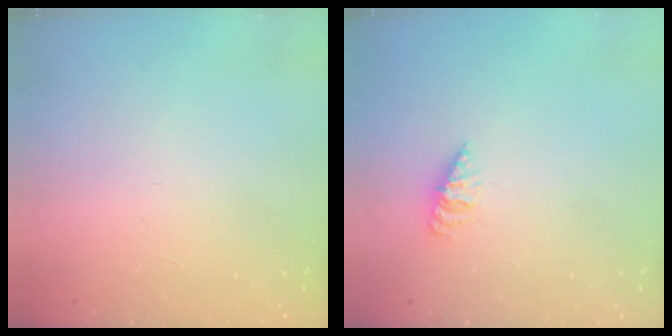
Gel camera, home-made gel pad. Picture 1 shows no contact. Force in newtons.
{"total": 2.6, "press": 2.6, "slide": 0.4}